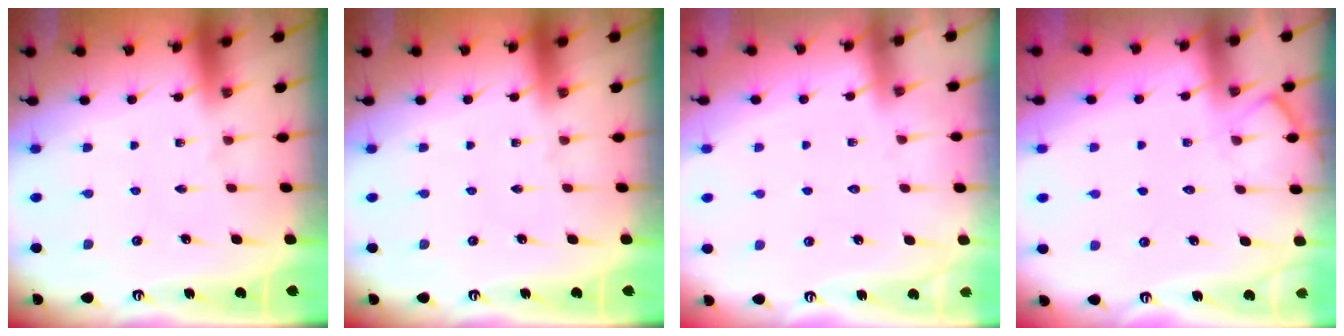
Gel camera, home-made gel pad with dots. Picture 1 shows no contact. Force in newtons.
{"total": 0.0}
{"total": 3.4, "press": 3.4, "slide": 0.4}
{"total": 6.5, "press": 6.5, "slide": 0.8}